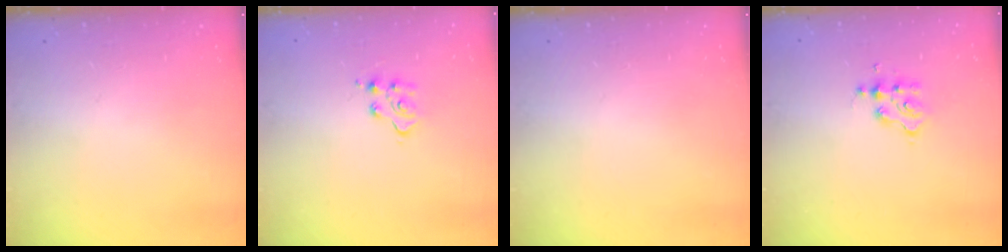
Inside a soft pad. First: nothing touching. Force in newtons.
{"total": 5.8, "press": 5.8, "slide": 0.1}
{"total": 0.0}
{"total": 2.7, "press": 2.7, "slide": 0.4}